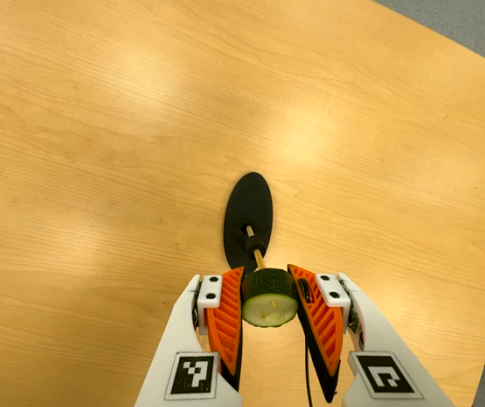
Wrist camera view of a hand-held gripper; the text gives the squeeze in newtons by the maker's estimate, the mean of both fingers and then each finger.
{"total": 11.2, "left": 11.4, "right": 11.0}